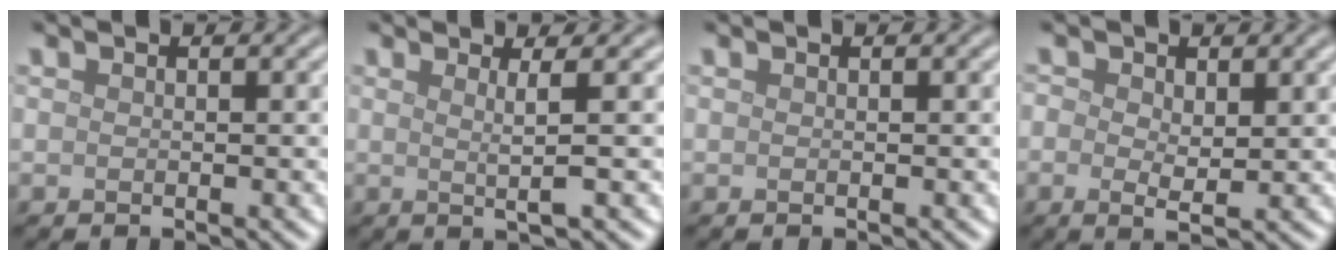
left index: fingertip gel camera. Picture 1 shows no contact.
{"total": 2.2, "force": [0.6, 0.4, 2.1], "torque": [-0.041, 0.000, 0.003]}
{"total": 0.0}
{"total": 2.2, "force": [0.5, 1.3, 1.7], "torque": [-0.034, -0.002, 0.008]}